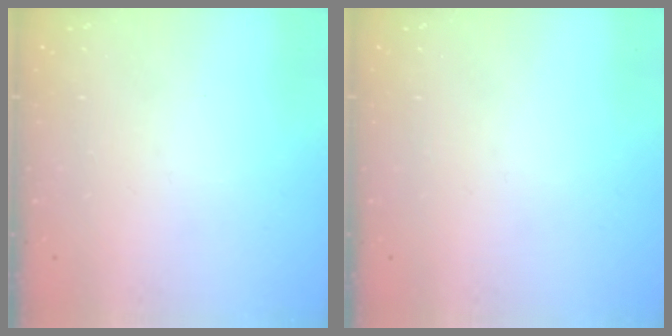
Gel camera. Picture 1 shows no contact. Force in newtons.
{"total": 0.0}